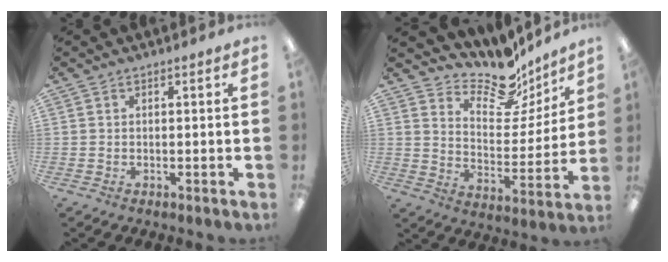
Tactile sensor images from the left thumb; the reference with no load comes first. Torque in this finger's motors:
{"motor_torque": [-0.17, -0.31, -0.57, -0.42, 0.00]}